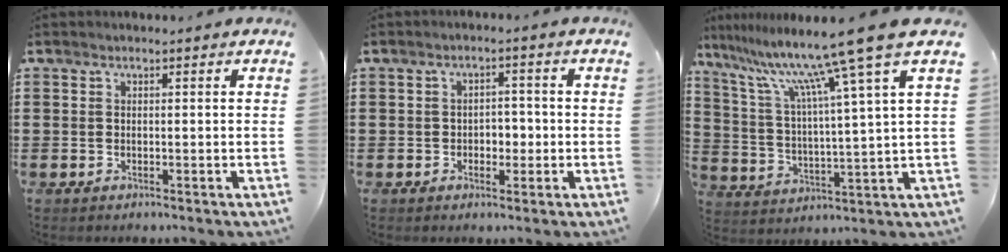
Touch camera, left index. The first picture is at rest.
{"total": 2.6, "force": [-0.7, 2.0, 1.5], "torque": [-0.035, 0.007, -0.020]}
{"total": 12.3, "force": [9.2, -1.1, 8.1], "torque": [-0.183, -0.055, 0.140]}